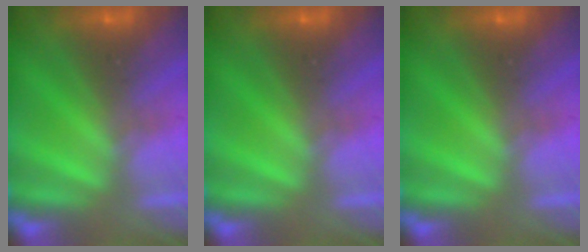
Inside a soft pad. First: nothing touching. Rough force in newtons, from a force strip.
{"total": 0.0}
{"total": 0.0}